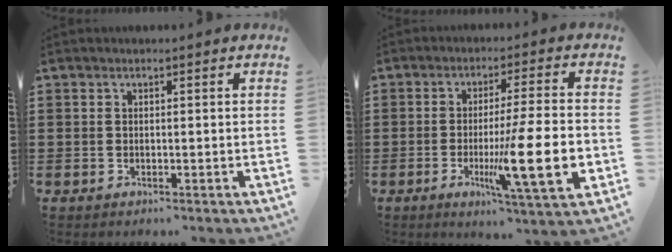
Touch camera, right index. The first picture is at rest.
{"total": 13.7, "force": [-2.9, 1.9, 13.3], "torque": [-0.220, -0.017, -0.051]}